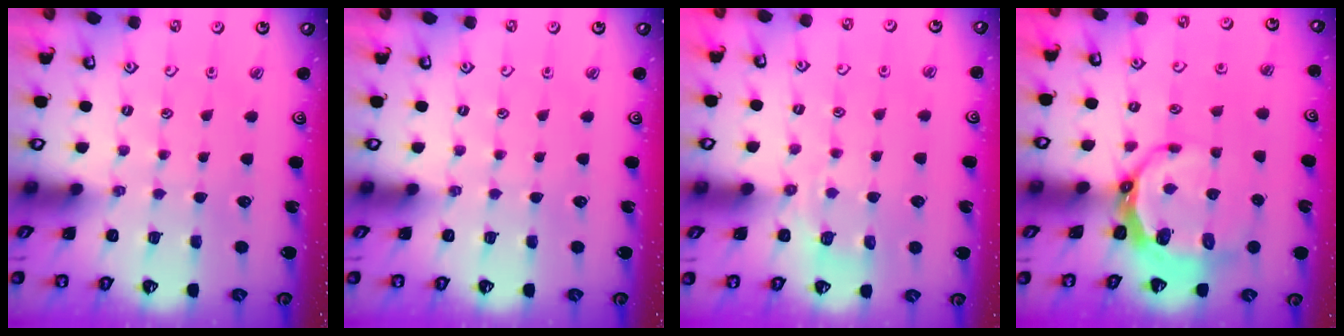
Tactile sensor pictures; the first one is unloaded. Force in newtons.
{"total": 0.0}
{"total": 4.3, "press": 3.9, "slide": 1.8}
{"total": 8.1, "press": 7.4, "slide": 3.4}